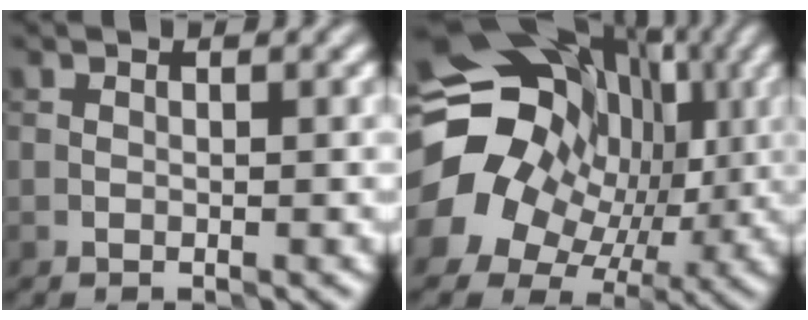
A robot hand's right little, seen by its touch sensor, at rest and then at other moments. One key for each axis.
{"total": 18.8, "fx": 0.8, "fy": 16.7, "fz": 8.5, "tx": -0.177, "ty": 0.020, "tz": 0.004}